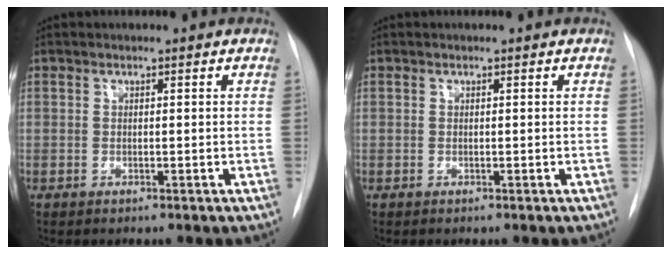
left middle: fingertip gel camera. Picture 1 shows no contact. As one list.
[{"total": 0.0}]